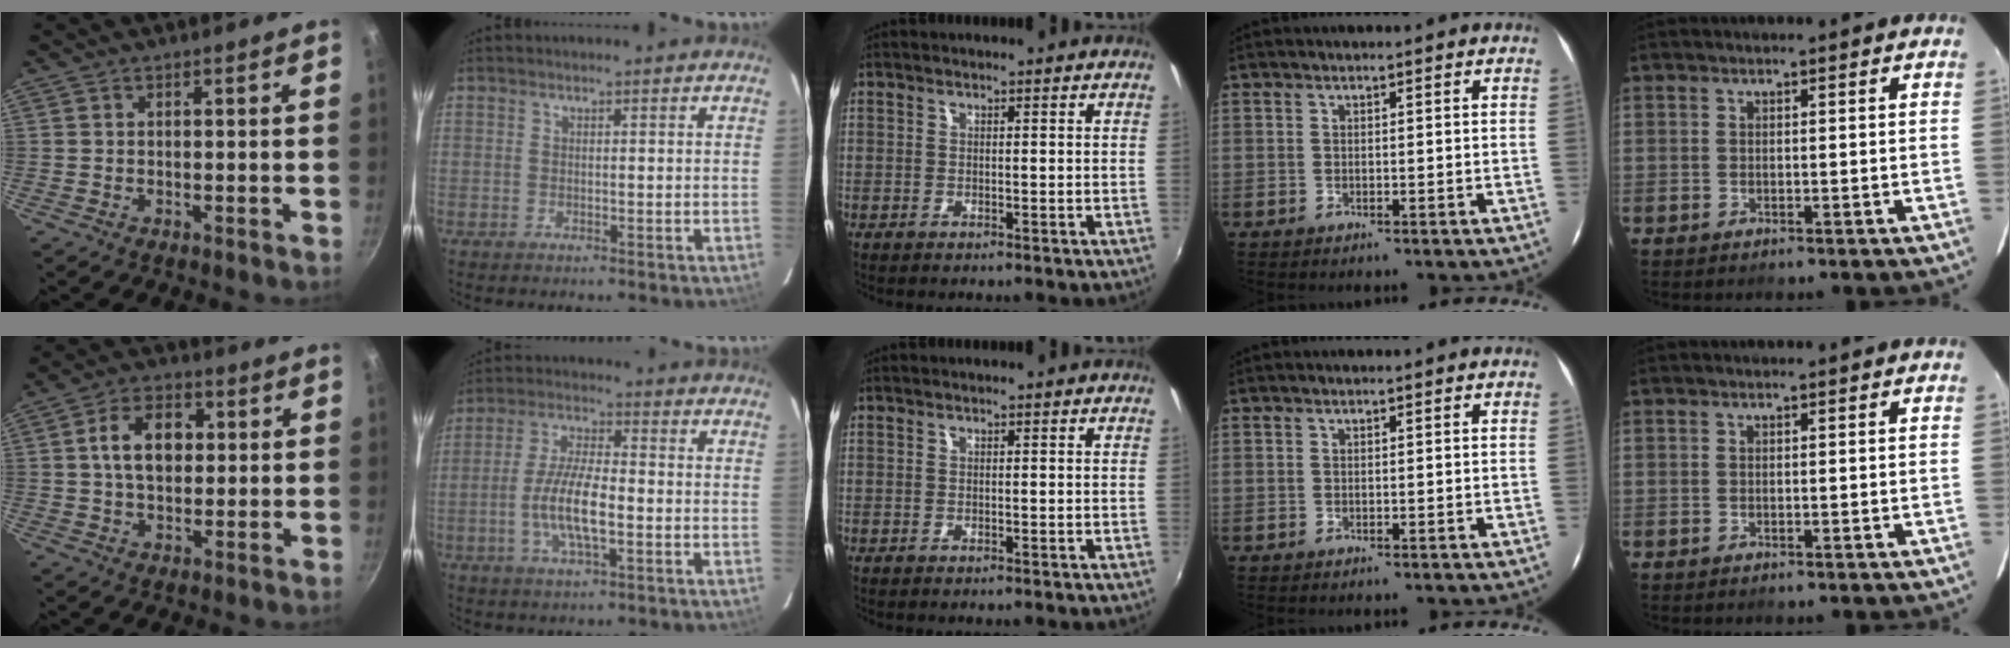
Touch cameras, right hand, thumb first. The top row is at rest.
{"thumb": {"total": 9.7, "force": [1.5, 6.6, 6.9], "torque": [-0.095, 0.011, 0.017]}, "index": {"total": 9.3, "force": [-2.3, 2.6, 8.7], "torque": [-0.173, 0.000, -0.046]}}